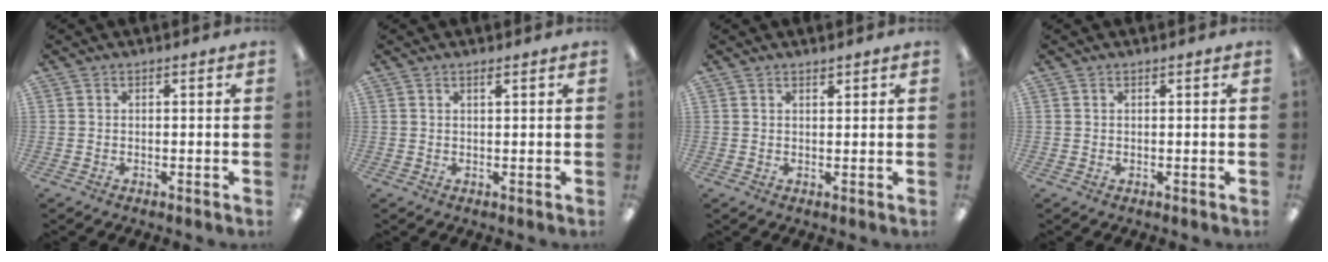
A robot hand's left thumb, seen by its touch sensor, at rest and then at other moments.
{"total": 1.0, "force": [0.7, 0.1, 0.6], "torque": [-0.013, 0.000, 0.013]}
{"total": 1.2, "force": [1.1, 0.2, 0.4], "torque": [-0.007, -0.001, 0.020]}
{"total": 0.0}